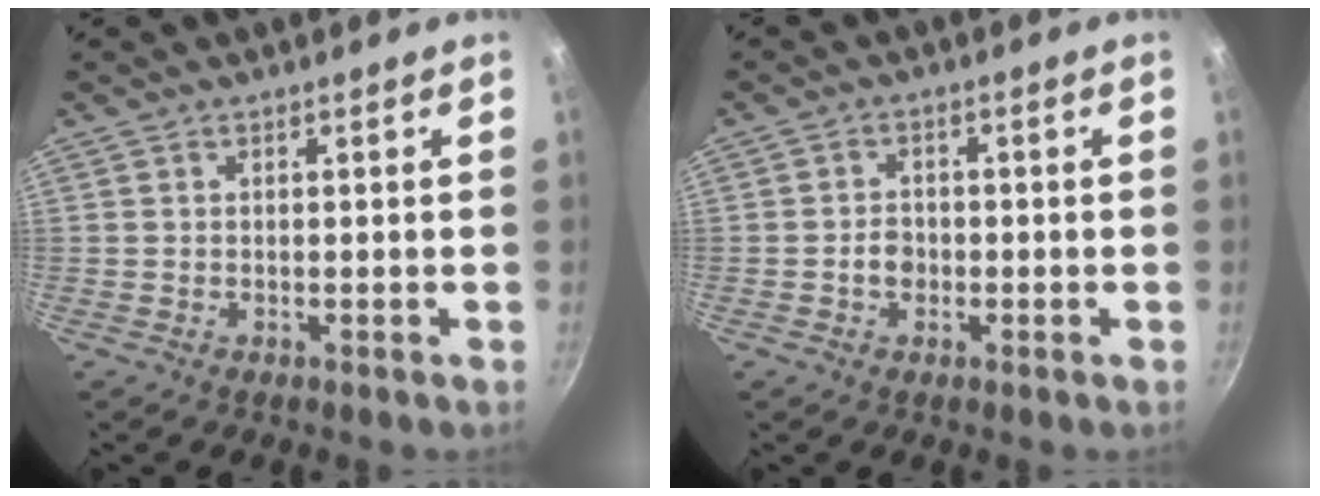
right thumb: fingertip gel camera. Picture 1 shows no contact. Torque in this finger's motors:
{"motor_torque": [0.38, 0.71, 0.47, 0.04, 0.04]}